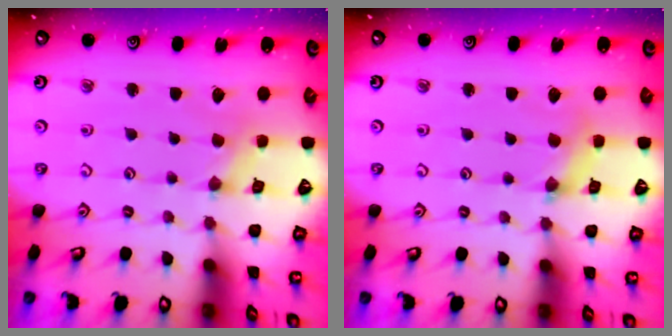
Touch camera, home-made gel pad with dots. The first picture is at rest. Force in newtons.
{"total": 2.8, "press": 2.8, "slide": 0.4}